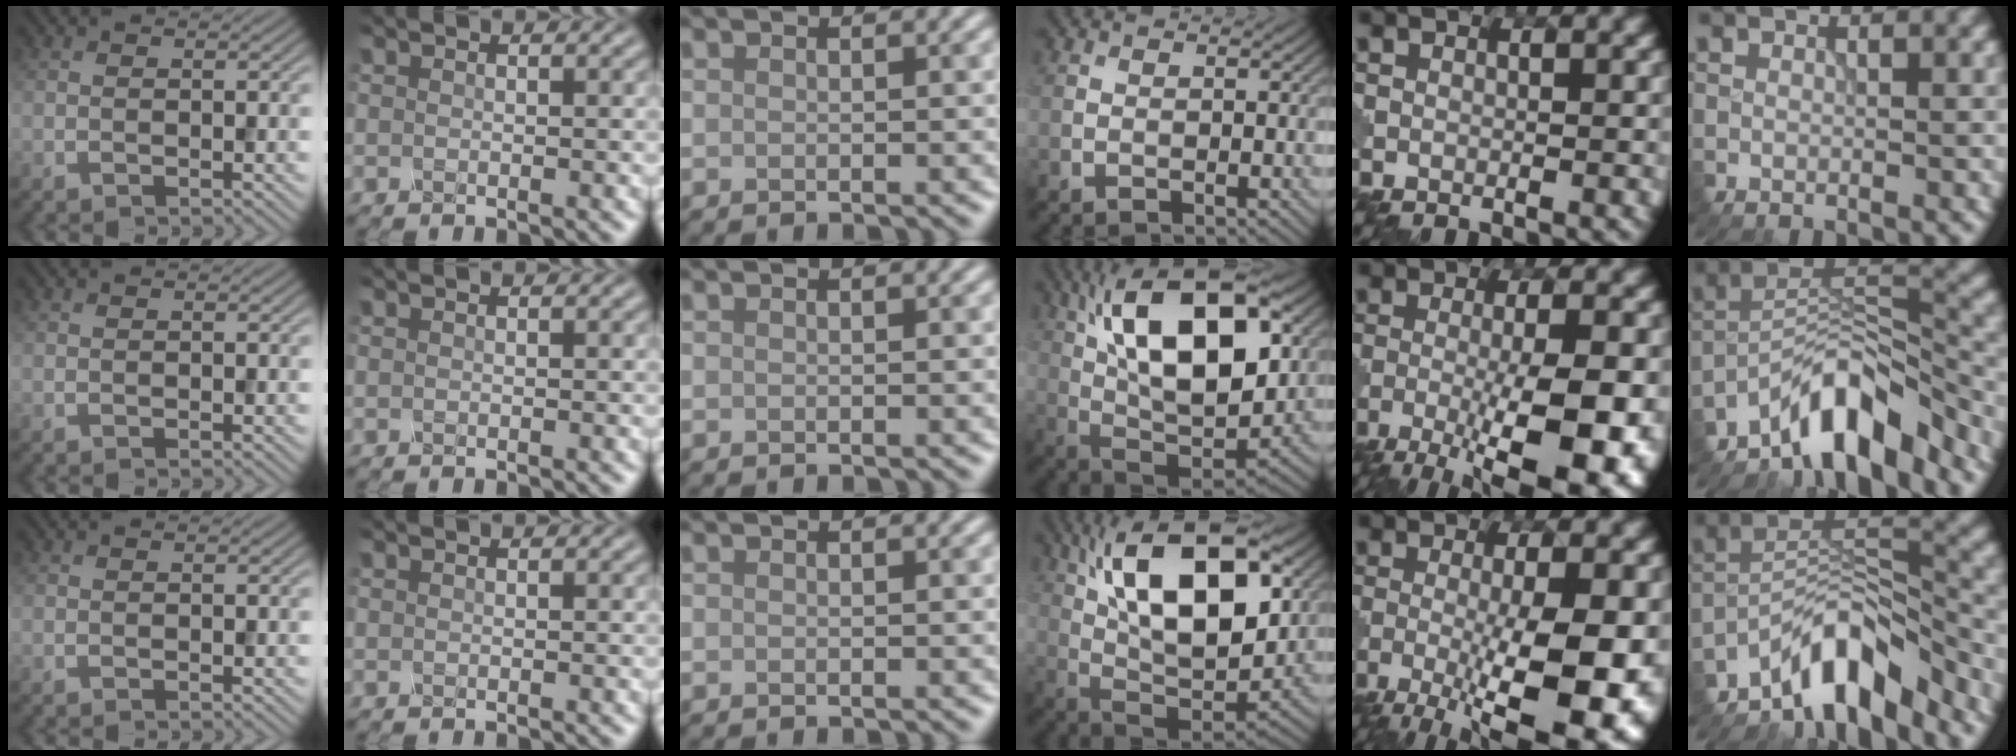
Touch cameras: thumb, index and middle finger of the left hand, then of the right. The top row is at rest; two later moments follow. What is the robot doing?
{"motion": "disassemble", "object": "glue stick"}